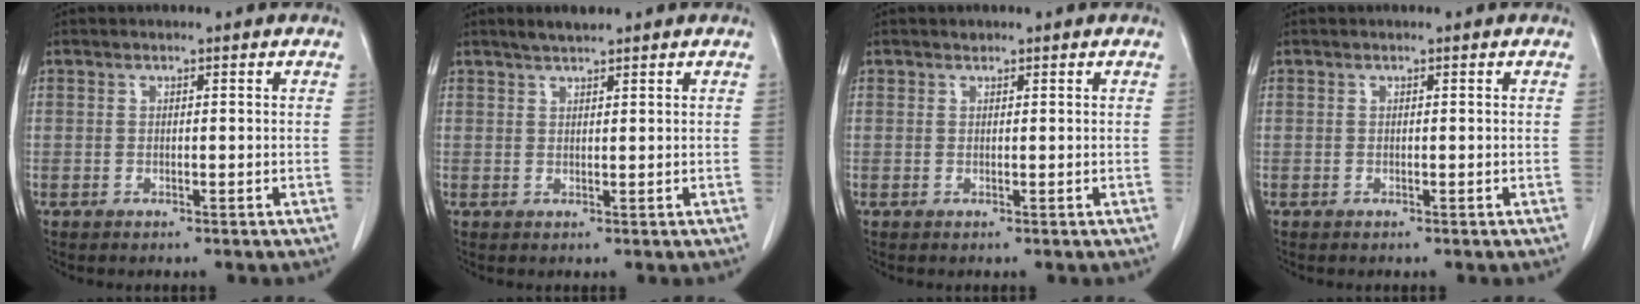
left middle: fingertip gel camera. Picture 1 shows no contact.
{"total": 2.3, "force": [2.0, 0.3, 1.1], "torque": [-0.025, 0.006, 0.036]}
{"total": 0.5, "force": [0.4, 0.2, 0.0], "torque": [-0.004, 0.000, 0.007]}
{"total": 0.0}